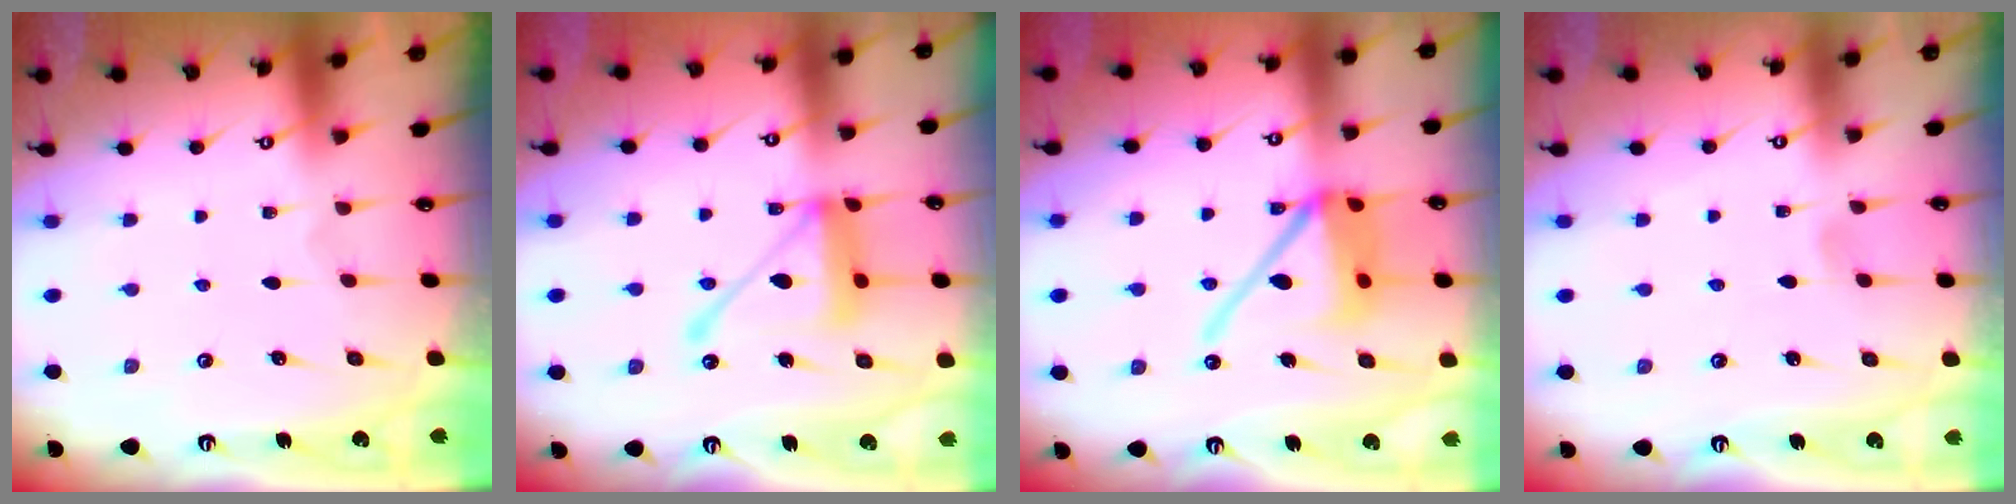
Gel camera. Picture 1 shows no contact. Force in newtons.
{"total": 14.8, "press": 14.7, "slide": 1.5}
{"total": 15.5, "press": 15.4, "slide": 1.8}
{"total": 2.8, "press": 2.8, "slide": 0.4}